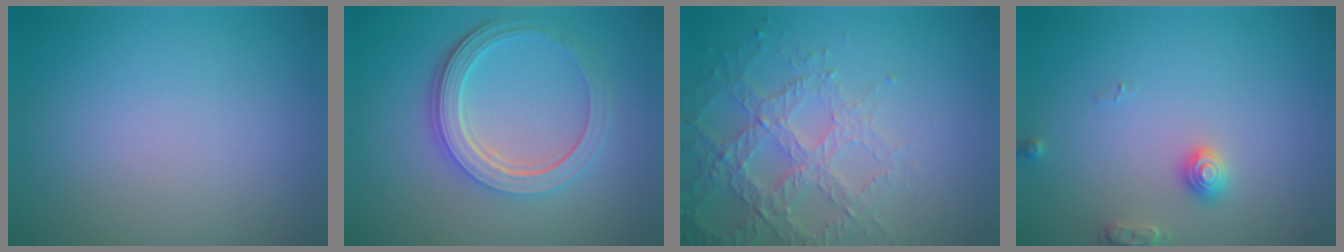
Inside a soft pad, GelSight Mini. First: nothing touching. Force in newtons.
{"total": 5.2, "press": 3.8, "slide": 3.5}
{"total": 4.1, "press": 4.0, "slide": 0.9}
{"total": 2.0, "press": 2.0, "slide": 0.3}